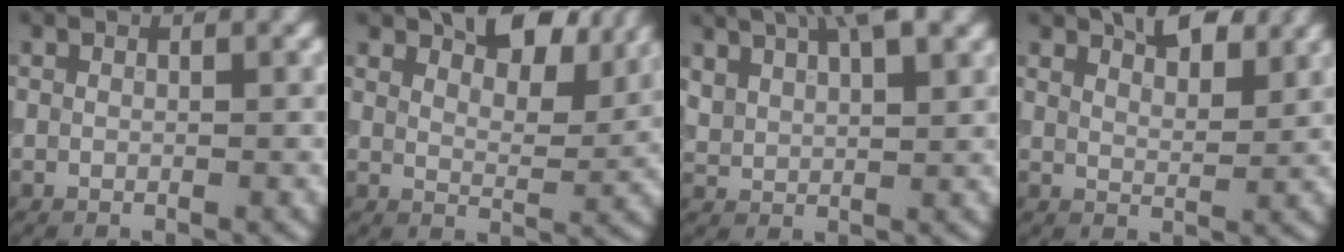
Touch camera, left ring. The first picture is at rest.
{"total": 6.7, "force": [4.9, 3.0, 3.4], "torque": [-0.043, 0.009, 0.074]}
{"total": 6.3, "force": [4.4, 2.3, 4.0], "torque": [-0.082, 0.021, 0.071]}
{"total": 3.1, "force": [2.6, 1.1, 1.3], "torque": [-0.015, 0.006, 0.037]}